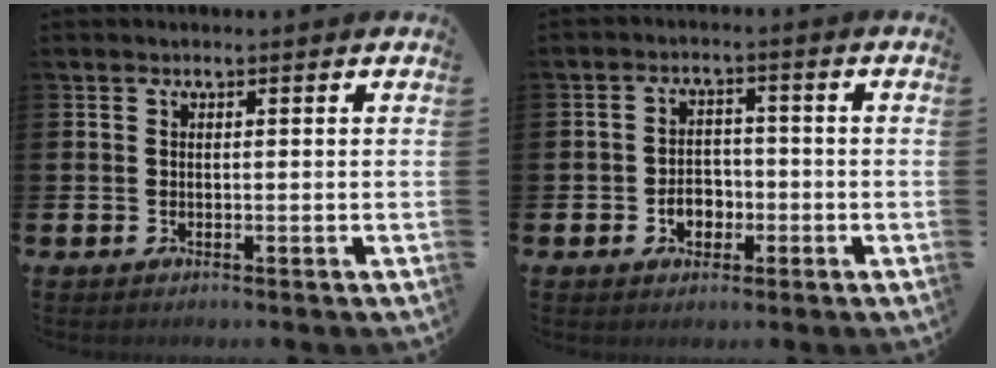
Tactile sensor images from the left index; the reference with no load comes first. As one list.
[{"total": 3.5, "force": [-1.3, 2.7, 1.9], "torque": [-0.018, -0.003, -0.032]}]